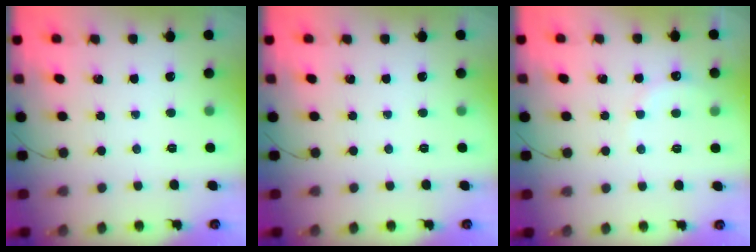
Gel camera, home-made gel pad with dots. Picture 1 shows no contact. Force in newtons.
{"total": 0.0}
{"total": 6.4, "press": 6.2, "slide": 1.3}